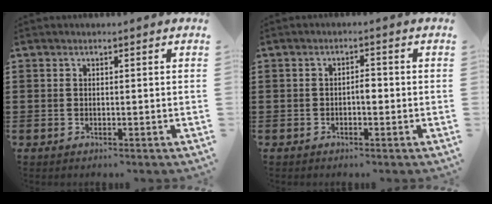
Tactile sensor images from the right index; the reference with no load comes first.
{"total": 1.8, "force": [-0.5, 0.7, 1.6], "torque": [-0.030, 0.002, -0.010]}